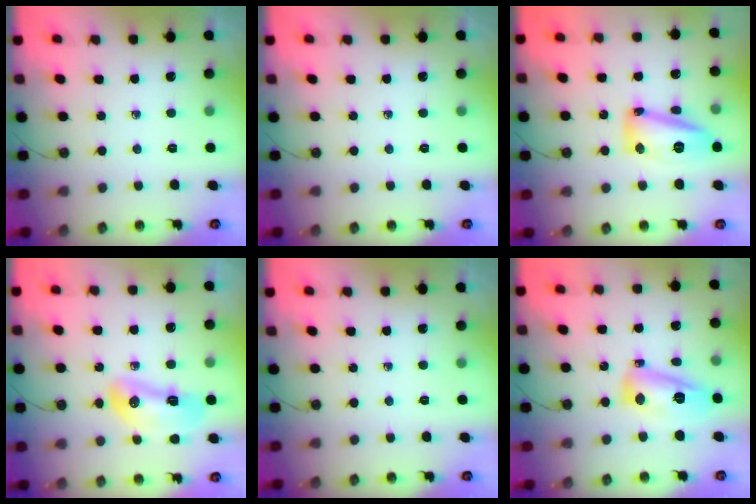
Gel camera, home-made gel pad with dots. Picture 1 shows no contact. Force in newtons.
{"total": 0.0}
{"total": 14.4, "press": 14.2, "slide": 2.1}
{"total": 11.4, "press": 11.1, "slide": 2.8}
{"total": 0.0}
{"total": 14.1, "press": 14.1, "slide": 1.3}